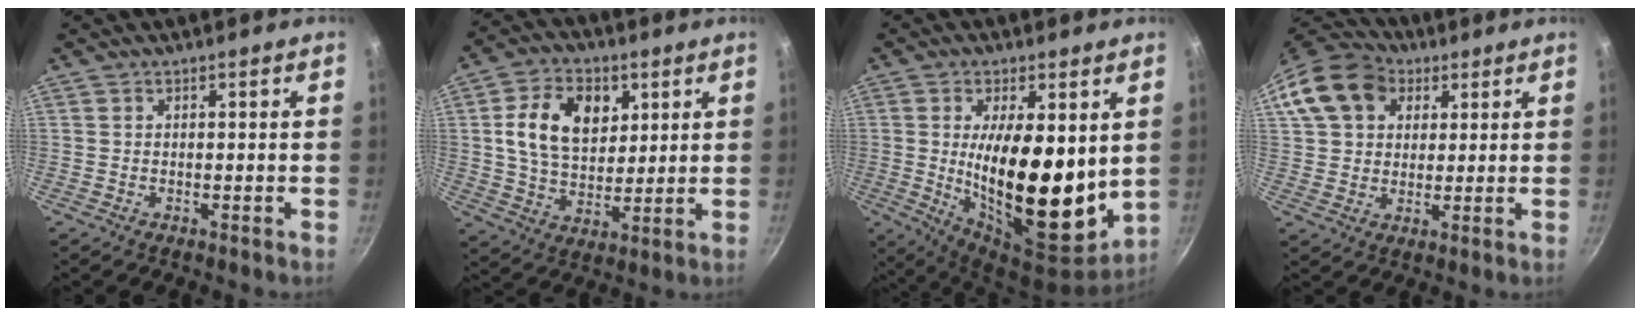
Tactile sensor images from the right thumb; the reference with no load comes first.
{"total": 13.9, "force": [4.0, 9.5, 9.2], "torque": [-0.137, -0.008, 0.066]}
{"total": 20.1, "force": [1.7, 8.6, 18.1], "torque": [-0.267, -0.042, 0.034]}
{"total": 15.6, "force": [5.7, 12.0, 8.2], "torque": [-0.148, 0.024, 0.090]}